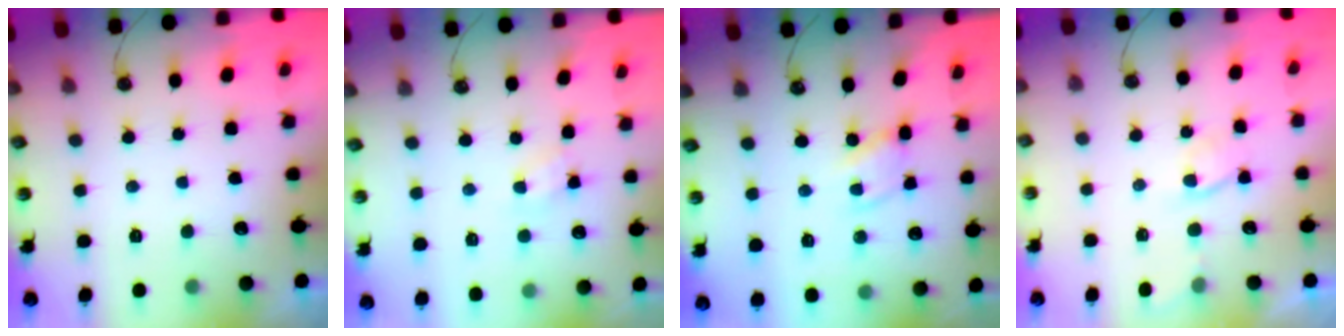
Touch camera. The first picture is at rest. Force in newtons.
{"total": 3.9, "press": 3.9, "slide": 0.7}
{"total": 2.6, "press": 2.6, "slide": 0.4}
{"total": 4.5, "press": 4.4, "slide": 0.6}